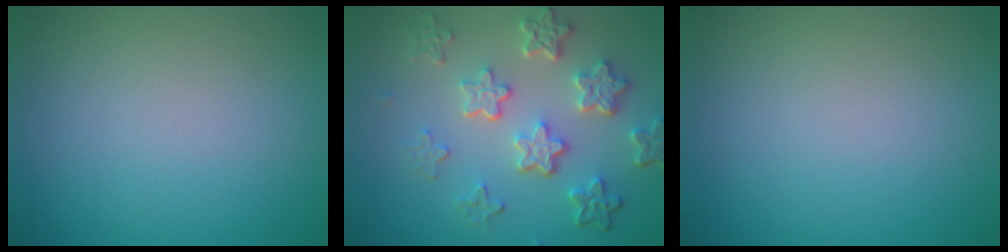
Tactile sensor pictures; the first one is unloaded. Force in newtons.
{"total": 5.8, "press": 4.4, "slide": 3.8}
{"total": 0.0}